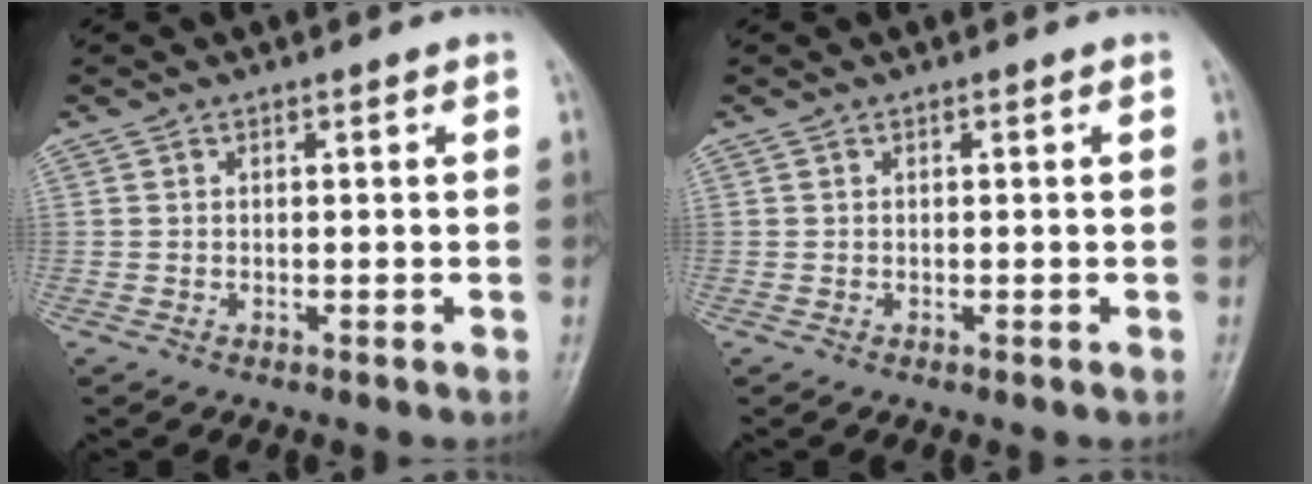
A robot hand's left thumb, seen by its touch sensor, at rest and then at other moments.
{"total": 0.0}